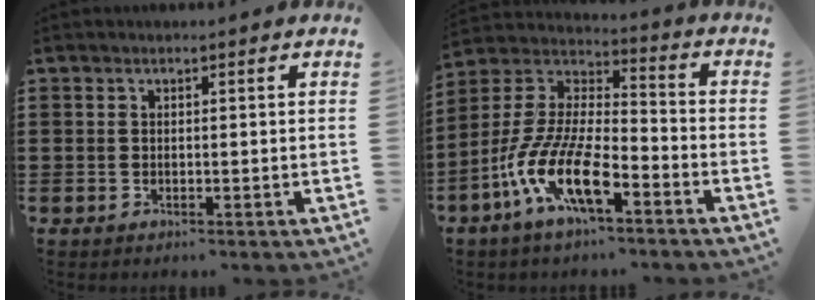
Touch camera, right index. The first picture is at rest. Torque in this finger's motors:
{"motor_torque": [2.14, 0.00, 1.05, 0.21]}